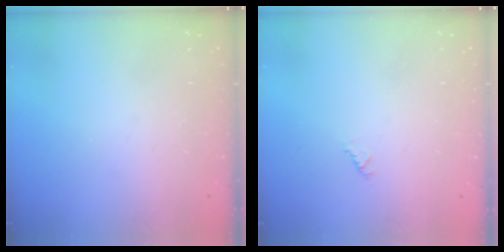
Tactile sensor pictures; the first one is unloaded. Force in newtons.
{"total": 0.6, "press": 0.6, "slide": 0.2}